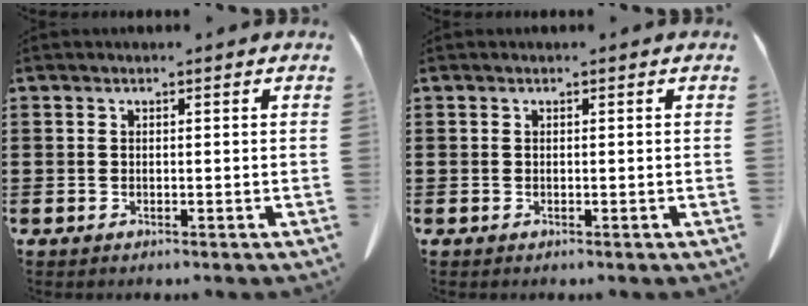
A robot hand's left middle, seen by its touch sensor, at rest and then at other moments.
{"total": 0.0}